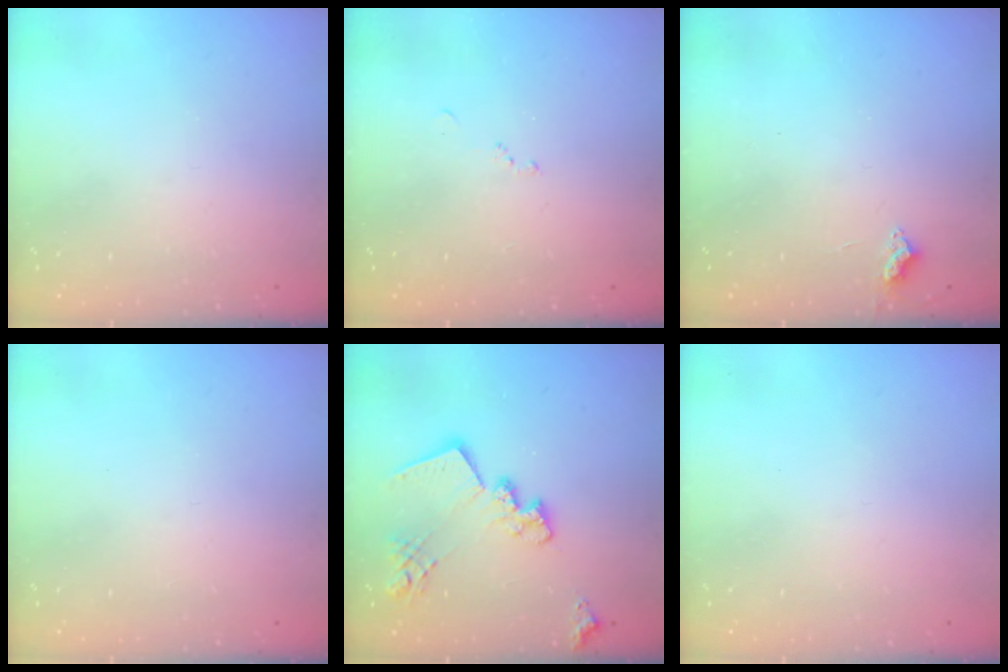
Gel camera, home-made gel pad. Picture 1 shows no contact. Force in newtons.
{"total": 8.0, "press": 7.9, "slide": 1.0}
{"total": 3.2, "press": 3.1, "slide": 0.5}
{"total": 0.0}
{"total": 18.1, "press": 18.1, "slide": 1.1}
{"total": 0.0}